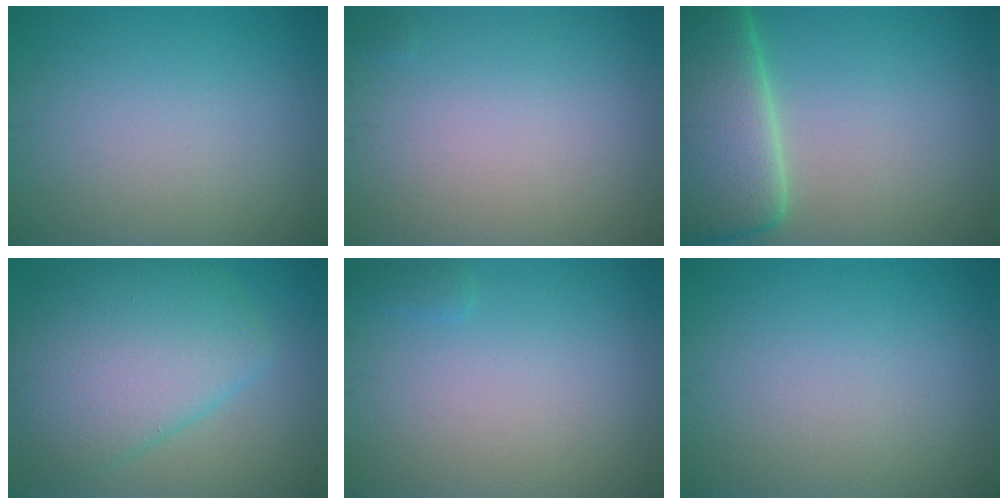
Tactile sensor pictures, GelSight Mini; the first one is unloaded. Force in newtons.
{"total": 0.0}
{"total": 11.1, "press": 11.1, "slide": 0.7}
{"total": 8.8, "press": 8.8, "slide": 0.1}
{"total": 0.7, "press": 0.7, "slide": 0.0}
{"total": 0.0}